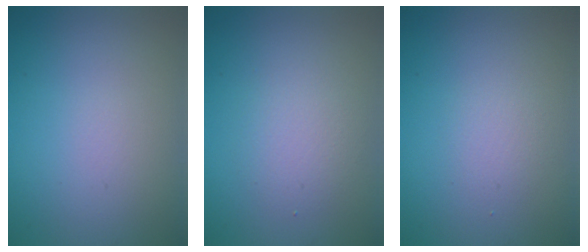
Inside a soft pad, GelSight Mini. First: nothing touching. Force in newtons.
{"total": 2.4, "press": 2.4, "slide": 0.4}
{"total": 1.2, "press": 1.2, "slide": 0.0}